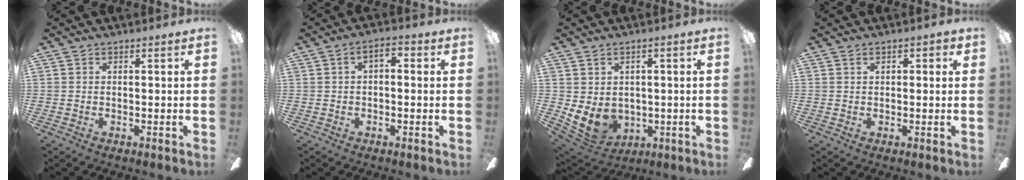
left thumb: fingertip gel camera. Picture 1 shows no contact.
{"total": 3.2, "force": [-0.1, 1.8, 2.7], "torque": [-0.042, 0.010, -0.006]}
{"total": 8.3, "force": [-0.7, 6.7, 4.9], "torque": [-0.120, -0.003, -0.009]}
{"total": 2.2, "force": [0.9, 1.1, 1.6], "torque": [-0.017, -0.001, 0.011]}